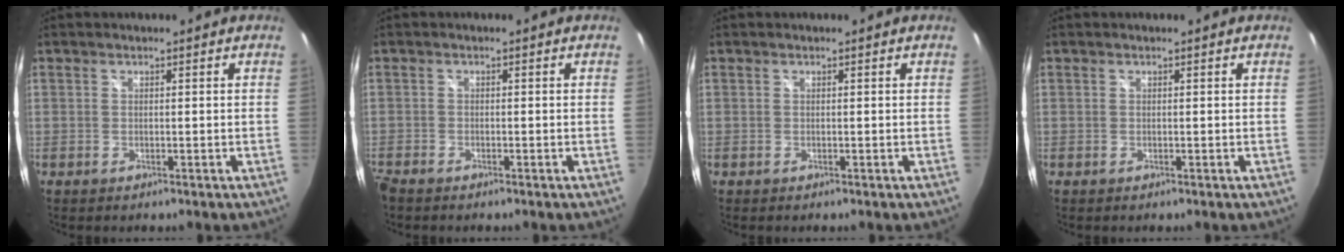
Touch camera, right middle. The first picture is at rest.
{"total": 2.0, "force": [-1.8, 0.7, 0.6], "torque": [-0.021, -0.009, -0.038]}
{"total": 0.0}
{"total": 0.0}